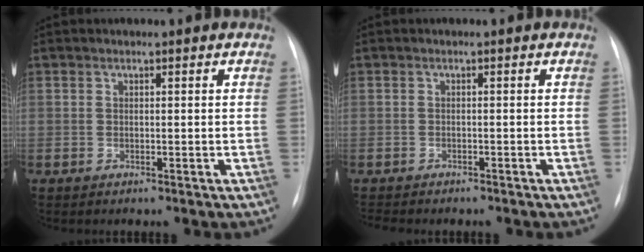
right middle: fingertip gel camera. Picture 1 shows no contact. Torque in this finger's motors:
{"motor_torque": [0.62, -0.77, 0.08, 0.04]}